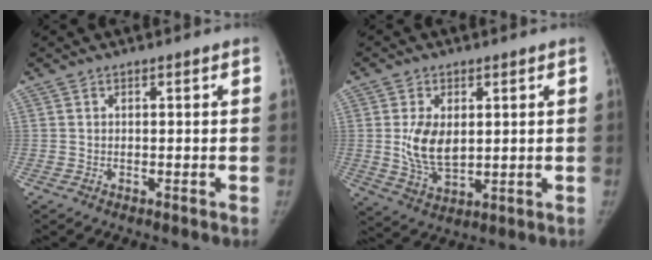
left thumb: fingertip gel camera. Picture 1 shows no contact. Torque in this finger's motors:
{"motor_torque": [0.16, 0.16, 0.13, 0.14, 0.06]}